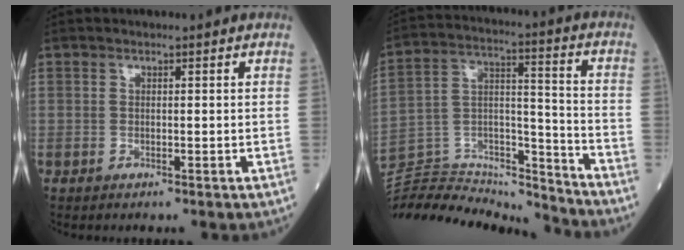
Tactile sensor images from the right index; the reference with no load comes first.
{"total": 23.3, "force": [-22.8, 2.8, 4.1], "torque": [-0.110, 0.034, -0.370]}